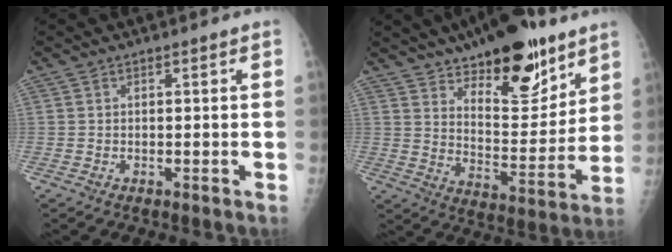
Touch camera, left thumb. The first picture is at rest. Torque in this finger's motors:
{"motor_torque": [0.46, 0.57, 0.04, -0.34, 0.09]}